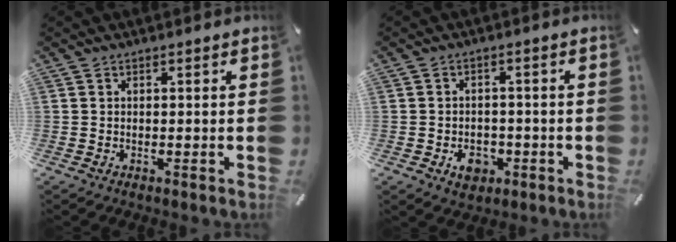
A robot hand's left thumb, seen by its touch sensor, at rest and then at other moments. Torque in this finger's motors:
{"motor_torque": [-0.01, 0.02, -0.01, 0.12, 0.01]}